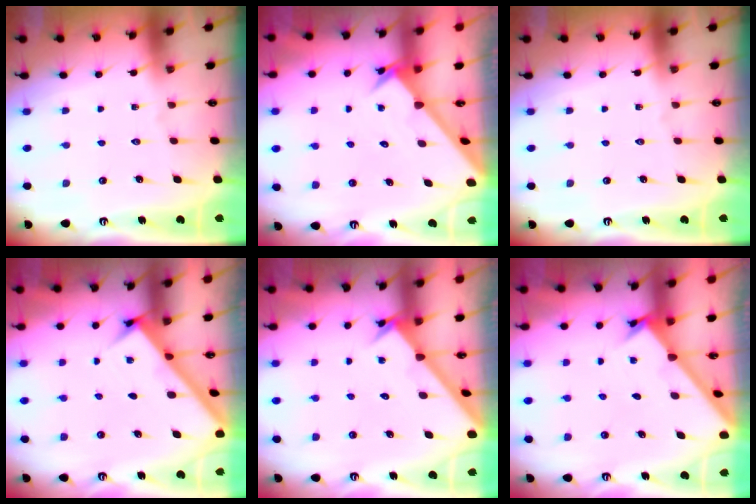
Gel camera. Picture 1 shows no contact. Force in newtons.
{"total": 2.4, "press": 2.4, "slide": 0.2}
{"total": 0.0}
{"total": 2.9, "press": 2.9, "slide": 0.1}
{"total": 2.0, "press": 2.0, "slide": 0.2}
{"total": 1.7, "press": 1.7, "slide": 0.1}